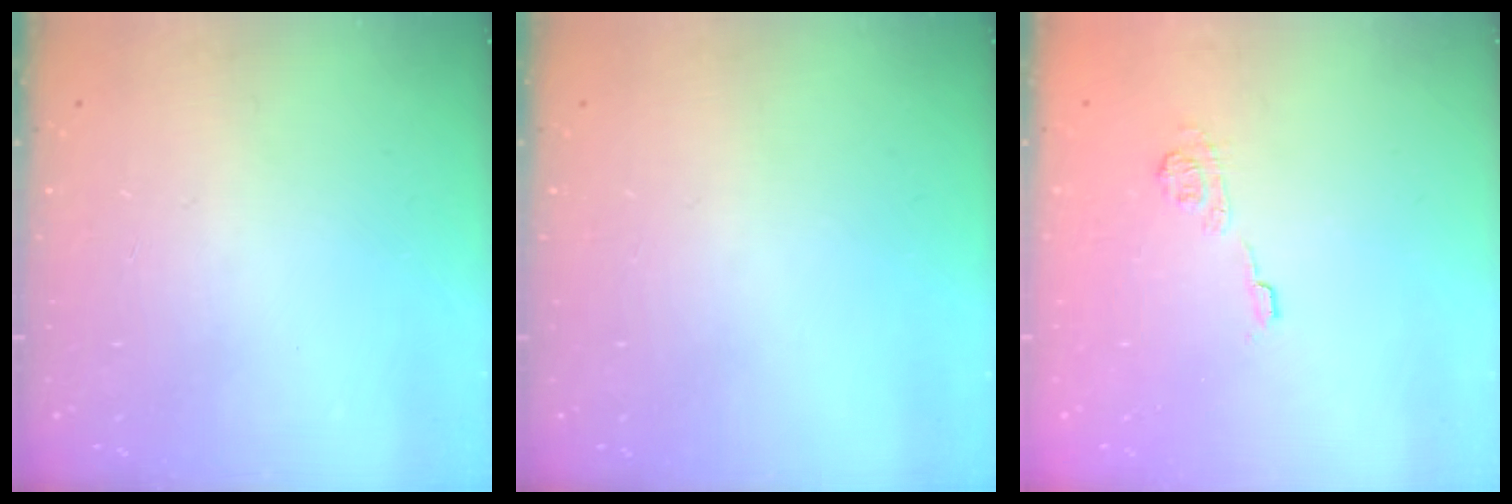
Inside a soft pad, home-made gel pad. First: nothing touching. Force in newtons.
{"total": 0.0}
{"total": 8.0, "press": 7.9, "slide": 1.0}